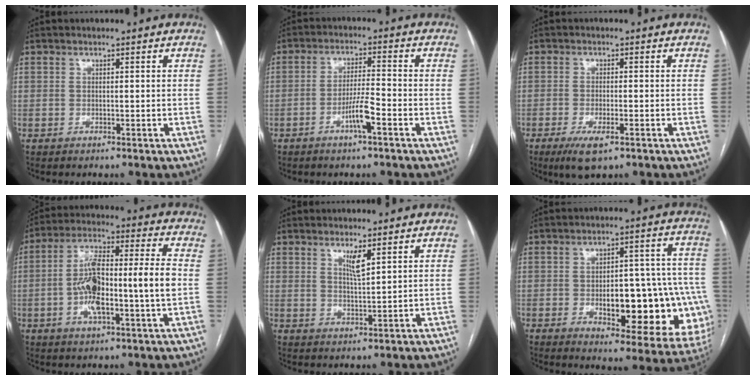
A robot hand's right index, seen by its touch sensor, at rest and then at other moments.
{"total": 4.9, "force": [-2.5, -0.1, 4.2], "torque": [-0.082, -0.001, -0.047]}
{"total": 5.0, "force": [-2.8, 1.2, 4.0], "torque": [-0.078, -0.011, -0.044]}
{"total": 14.7, "force": [-1.8, 1.8, 14.5], "torque": [-0.269, 0.020, -0.032]}
{"total": 3.1, "force": [1.8, 0.2, 2.5], "torque": [-0.049, -0.008, 0.035]}
{"total": 21.4, "force": [-5.0, 7.8, 19.3], "torque": [-0.156, 0.035, -0.038]}